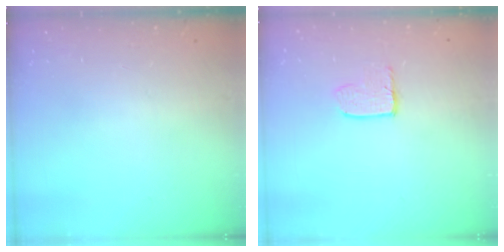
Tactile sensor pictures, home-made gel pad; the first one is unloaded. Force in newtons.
{"total": 3.7, "press": 3.7, "slide": 0.2}